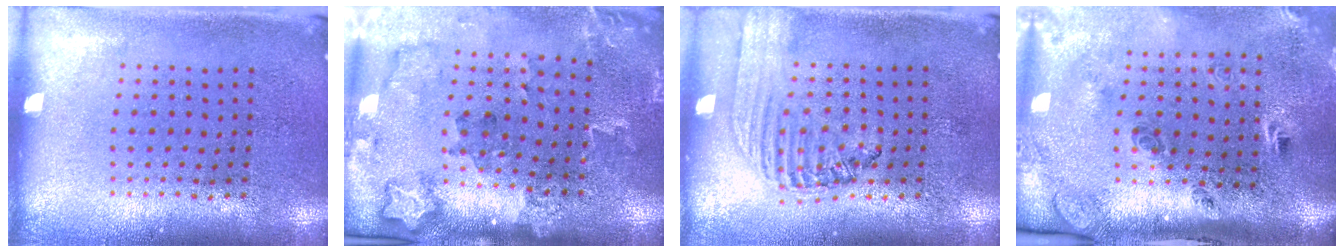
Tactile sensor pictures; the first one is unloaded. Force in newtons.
{"total": 1.8, "press": 1.7, "slide": 0.4}
{"total": 1.4, "press": 1.3, "slide": 0.5}
{"total": 3.0, "press": 1.9, "slide": 2.2}